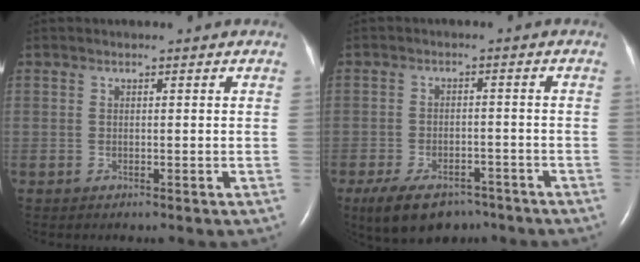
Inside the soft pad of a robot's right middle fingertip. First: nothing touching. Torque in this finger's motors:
{"motor_torque": [0.70, -0.64, 0.21, 0.11]}